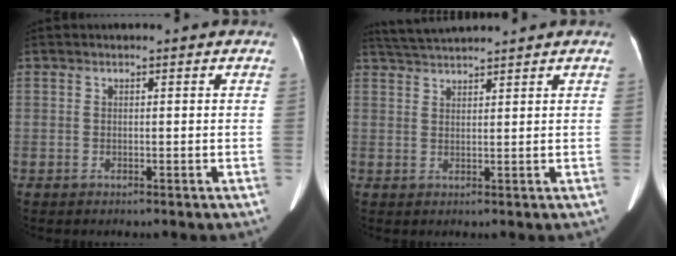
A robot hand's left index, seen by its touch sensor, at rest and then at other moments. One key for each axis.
{"total": 4.7, "fx": 4.4, "fy": -0.9, "fz": 1.2, "tx": -0.023, "ty": 0.022, "tz": 0.085}